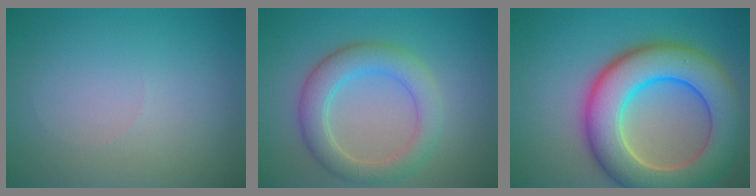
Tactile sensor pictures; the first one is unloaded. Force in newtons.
{"total": 4.7, "press": 4.7, "slide": 0.1}
{"total": 11.0, "press": 11.0, "slide": 0.7}